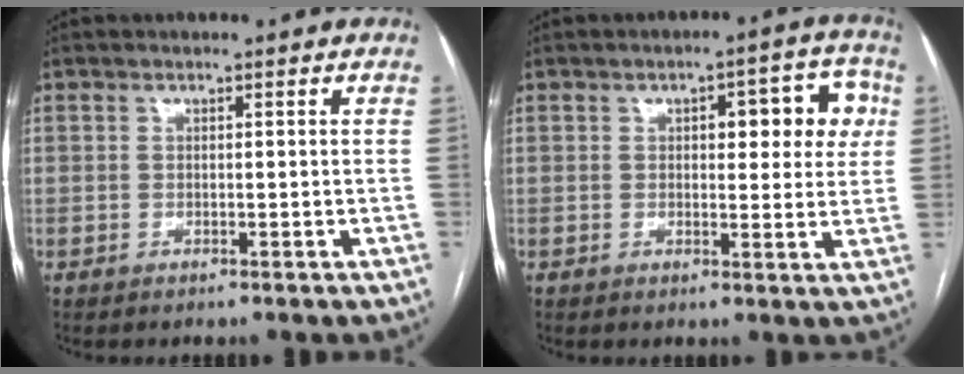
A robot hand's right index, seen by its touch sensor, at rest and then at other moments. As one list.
[{"total": 8.6, "force": [2.2, 3.3, 7.6], "torque": [-0.080, 0.024, 0.025]}]